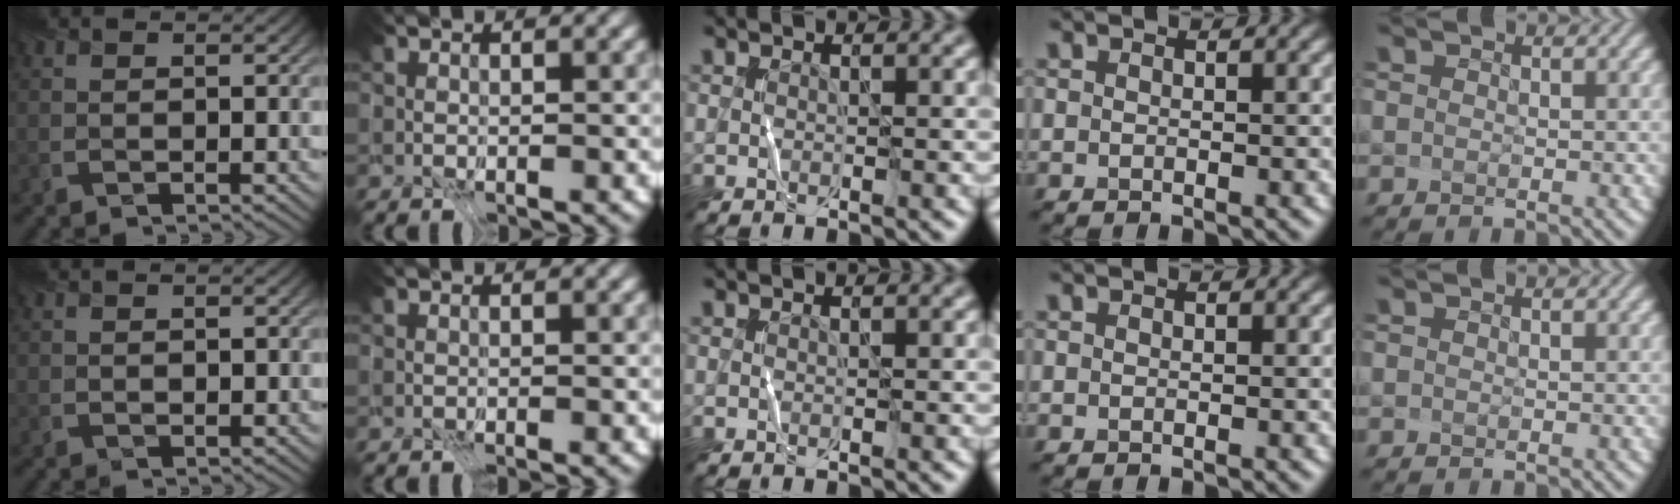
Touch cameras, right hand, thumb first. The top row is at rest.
{"thumb": {"total": 0.6, "force": [0.2, 0.4, 0.3], "torque": [-0.006, 0.000, 0.004]}, "index": {"total": 1.1, "force": [-0.7, -0.7, -0.5], "torque": [0.015, -0.004, -0.011]}}